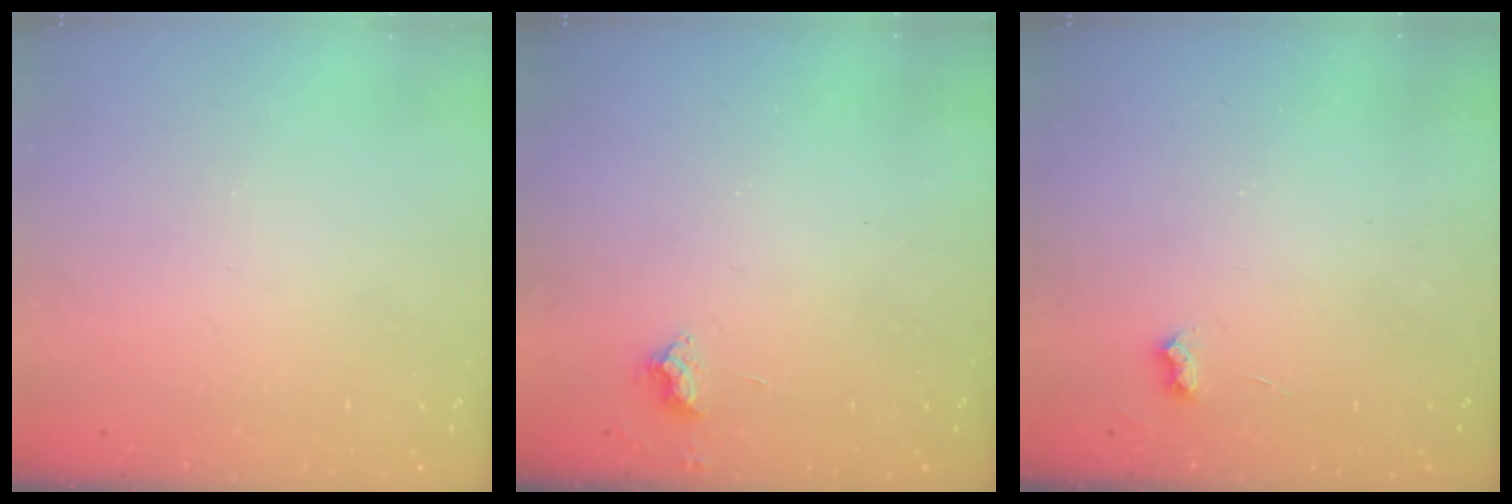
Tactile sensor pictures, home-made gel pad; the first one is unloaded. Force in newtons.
{"total": 3.9, "press": 3.8, "slide": 0.6}
{"total": 3.8, "press": 3.8, "slide": 0.5}